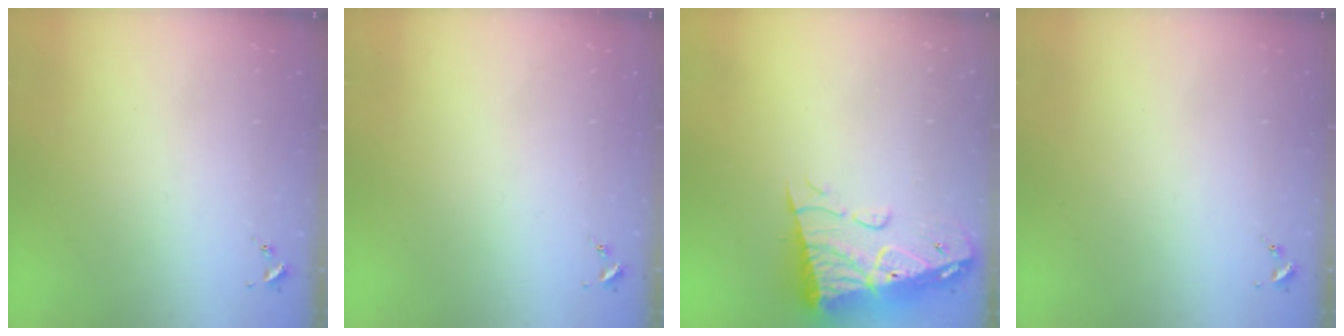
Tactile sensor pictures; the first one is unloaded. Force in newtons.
{"total": 0.0}
{"total": 15.3, "press": 15.2, "slide": 1.3}
{"total": 0.0}